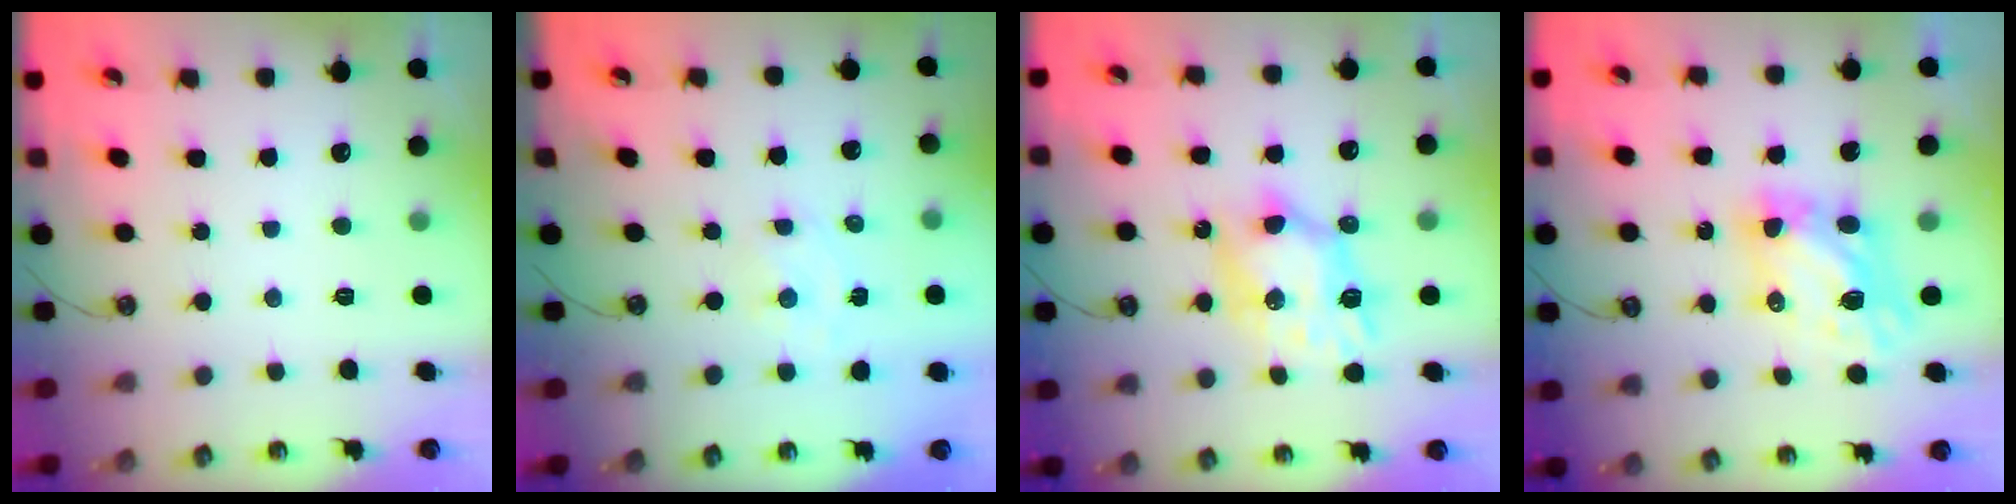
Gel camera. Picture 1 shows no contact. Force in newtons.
{"total": 2.6, "press": 2.6, "slide": 0.1}
{"total": 9.8, "press": 9.8, "slide": 0.8}
{"total": 6.8, "press": 6.8, "slide": 0.4}